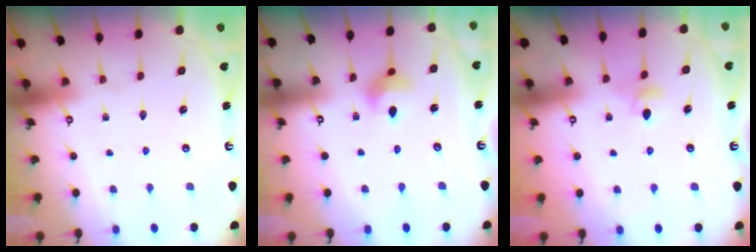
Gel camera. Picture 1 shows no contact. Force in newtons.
{"total": 7.0, "press": 7.0, "slide": 0.5}
{"total": 4.3, "press": 4.3, "slide": 0.7}